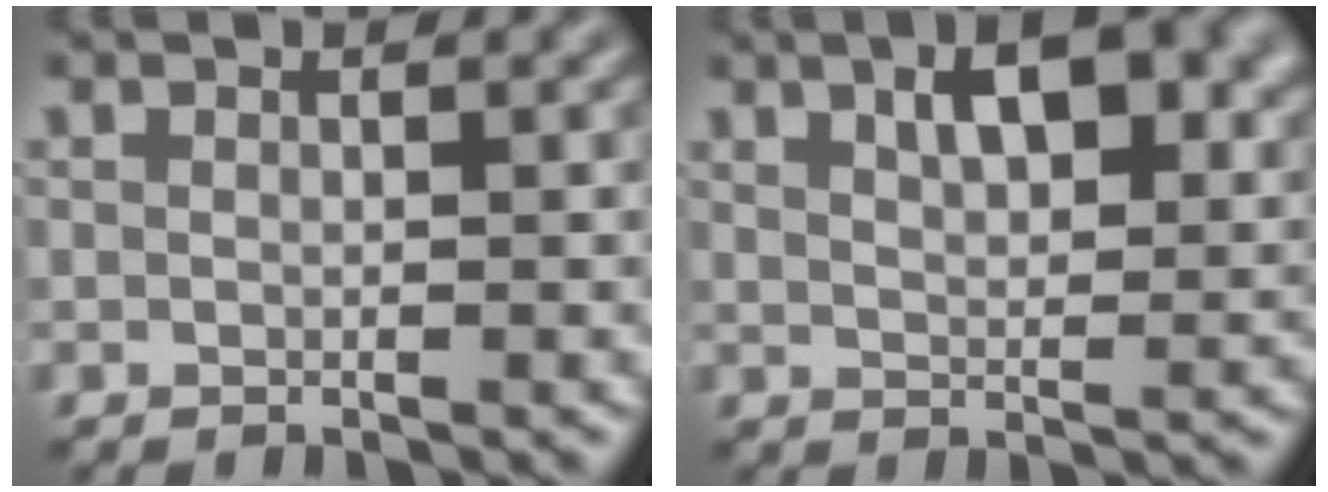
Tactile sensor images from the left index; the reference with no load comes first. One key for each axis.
{"total": 6.5, "fx": 3.0, "fy": 2.9, "fz": 5.0, "tx": -0.073, "ty": 0.008, "tz": 0.043}